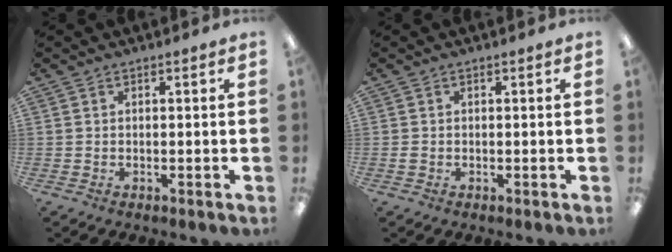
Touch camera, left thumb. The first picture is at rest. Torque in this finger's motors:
{"motor_torque": [-0.20, 0.15, 0.25, 0.04, -0.01]}